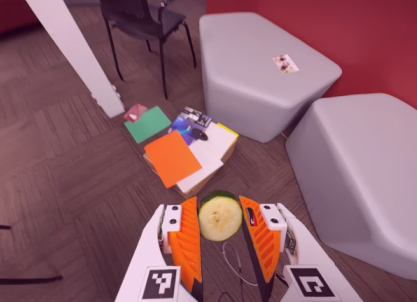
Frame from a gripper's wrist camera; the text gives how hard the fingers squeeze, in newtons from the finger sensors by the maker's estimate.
{"total": 9.2, "left": 9.6, "right": 8.7}